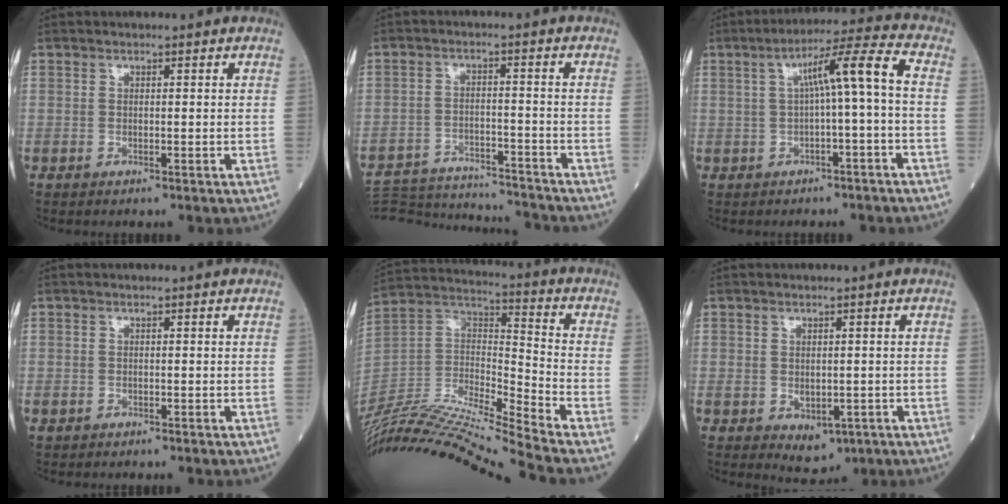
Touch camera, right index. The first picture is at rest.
{"total": 18.4, "force": [-17.7, 2.0, 4.8], "torque": [-0.112, -0.011, -0.260]}
{"total": 7.7, "force": [0.1, -0.3, 7.7], "torque": [-0.121, 0.027, 0.001]}
{"total": 0.0}
{"total": 24.4, "force": [-22.3, -2.7, 9.6], "torque": [-0.204, -0.015, -0.394]}
{"total": 3.5, "force": [-0.7, 2.5, 2.4], "torque": [-0.029, -0.003, 0.004]}